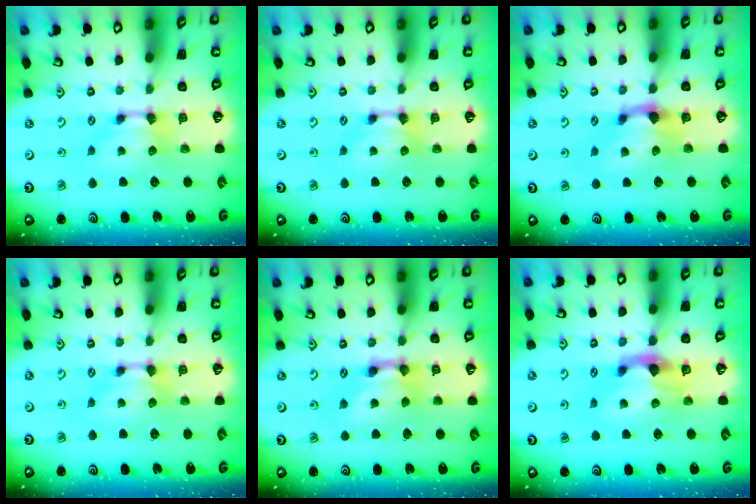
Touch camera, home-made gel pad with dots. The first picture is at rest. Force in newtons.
{"total": 0.0}
{"total": 1.4, "press": 0.7, "slide": 1.1}
{"total": 0.0}
{"total": 3.0, "press": 3.0, "slide": 0.2}
{"total": 3.0, "press": 2.6, "slide": 1.3}